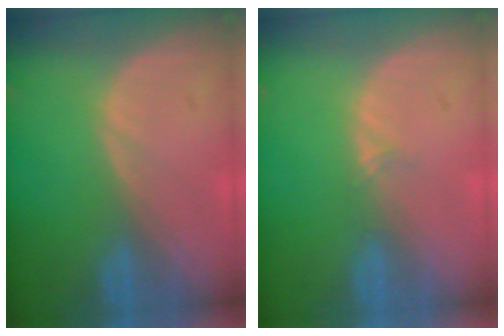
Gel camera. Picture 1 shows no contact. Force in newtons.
{"total": 0.9, "press": 0.6, "slide": 0.7}